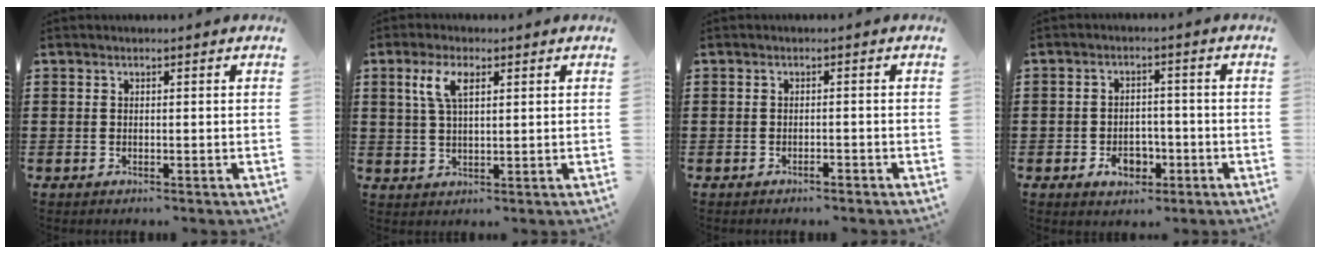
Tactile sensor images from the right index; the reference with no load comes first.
{"total": 4.9, "force": [1.9, 1.9, 4.1], "torque": [-0.088, 0.010, 0.032]}
{"total": 1.0, "force": [-0.9, 0.1, 0.5], "torque": [-0.013, -0.004, -0.016]}
{"total": 4.5, "force": [-2.0, 3.1, 2.7], "torque": [-0.040, 0.004, -0.037]}